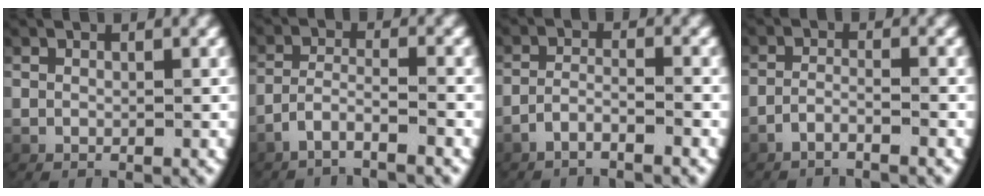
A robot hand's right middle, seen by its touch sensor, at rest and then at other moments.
{"total": 3.5, "force": [-3.0, 0.4, 1.8], "torque": [-0.044, -0.010, -0.048]}
{"total": 2.5, "force": [-2.2, 0.1, 1.1], "torque": [-0.029, -0.006, -0.039]}
{"total": 2.2, "force": [-2.0, 0.0, 1.1], "torque": [-0.030, -0.007, -0.034]}